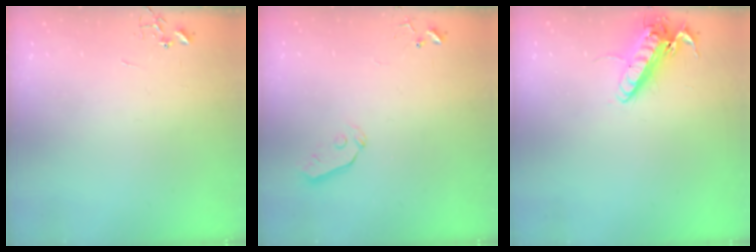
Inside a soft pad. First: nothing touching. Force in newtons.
{"total": 3.4, "press": 3.4, "slide": 0.4}
{"total": 13.8, "press": 13.7, "slide": 2.0}